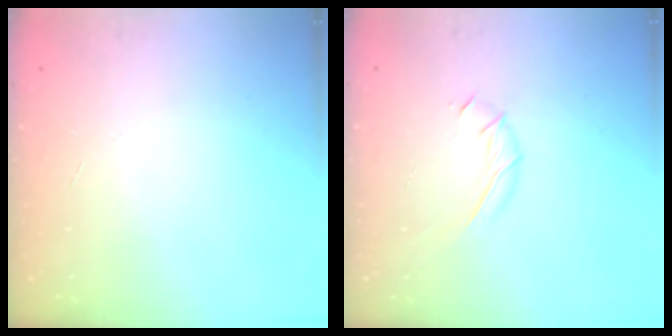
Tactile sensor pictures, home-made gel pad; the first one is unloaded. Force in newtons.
{"total": 7.2, "press": 7.0, "slide": 1.4}